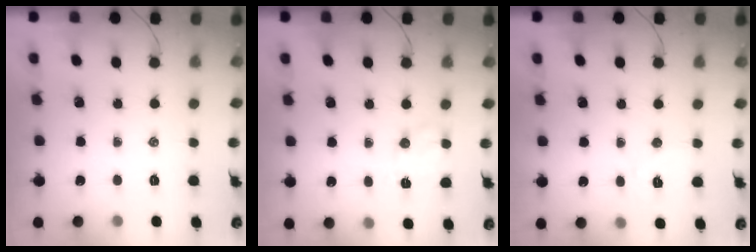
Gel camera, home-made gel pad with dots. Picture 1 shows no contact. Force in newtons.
{"total": 7.9, "press": 7.8, "slide": 1.4}
{"total": 5.8, "press": 5.7, "slide": 1.0}